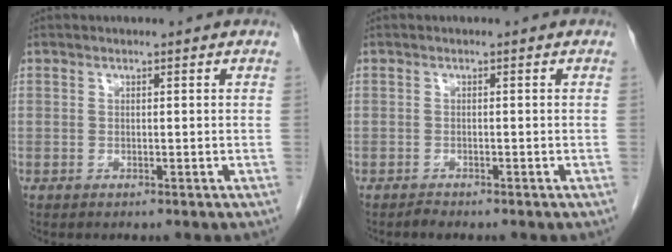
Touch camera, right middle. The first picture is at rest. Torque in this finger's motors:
{"motor_torque": [0.24, -0.05, -0.01, 0.00]}